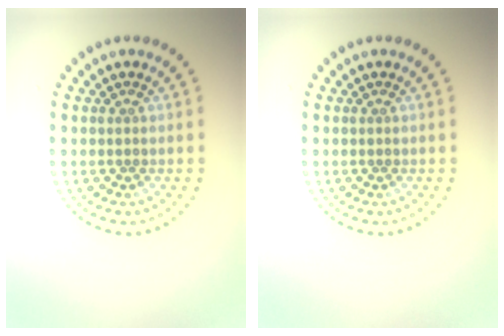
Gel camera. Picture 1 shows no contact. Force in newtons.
{"total": 0.0}